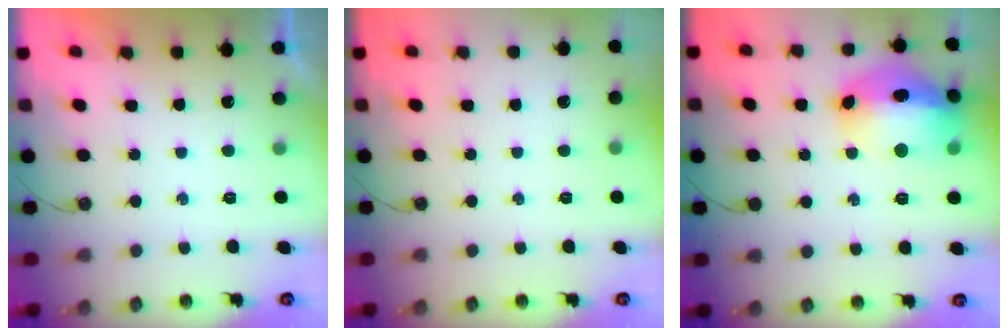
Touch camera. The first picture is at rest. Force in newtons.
{"total": 0.0}
{"total": 18.5, "press": 18.4, "slide": 1.8}